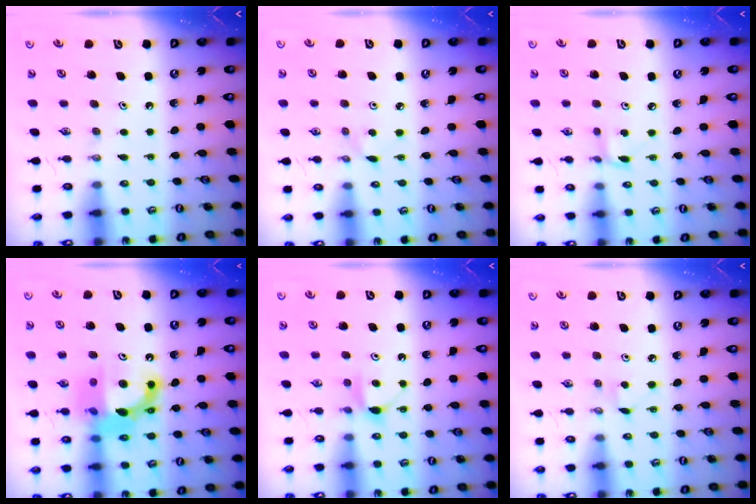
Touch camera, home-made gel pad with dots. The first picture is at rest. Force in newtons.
{"total": 2.9, "press": 2.9, "slide": 0.4}
{"total": 2.8, "press": 2.8, "slide": 0.3}
{"total": 14.3, "press": 14.3, "slide": 1.1}
{"total": 6.8, "press": 6.7, "slide": 0.8}
{"total": 2.9, "press": 2.8, "slide": 0.3}